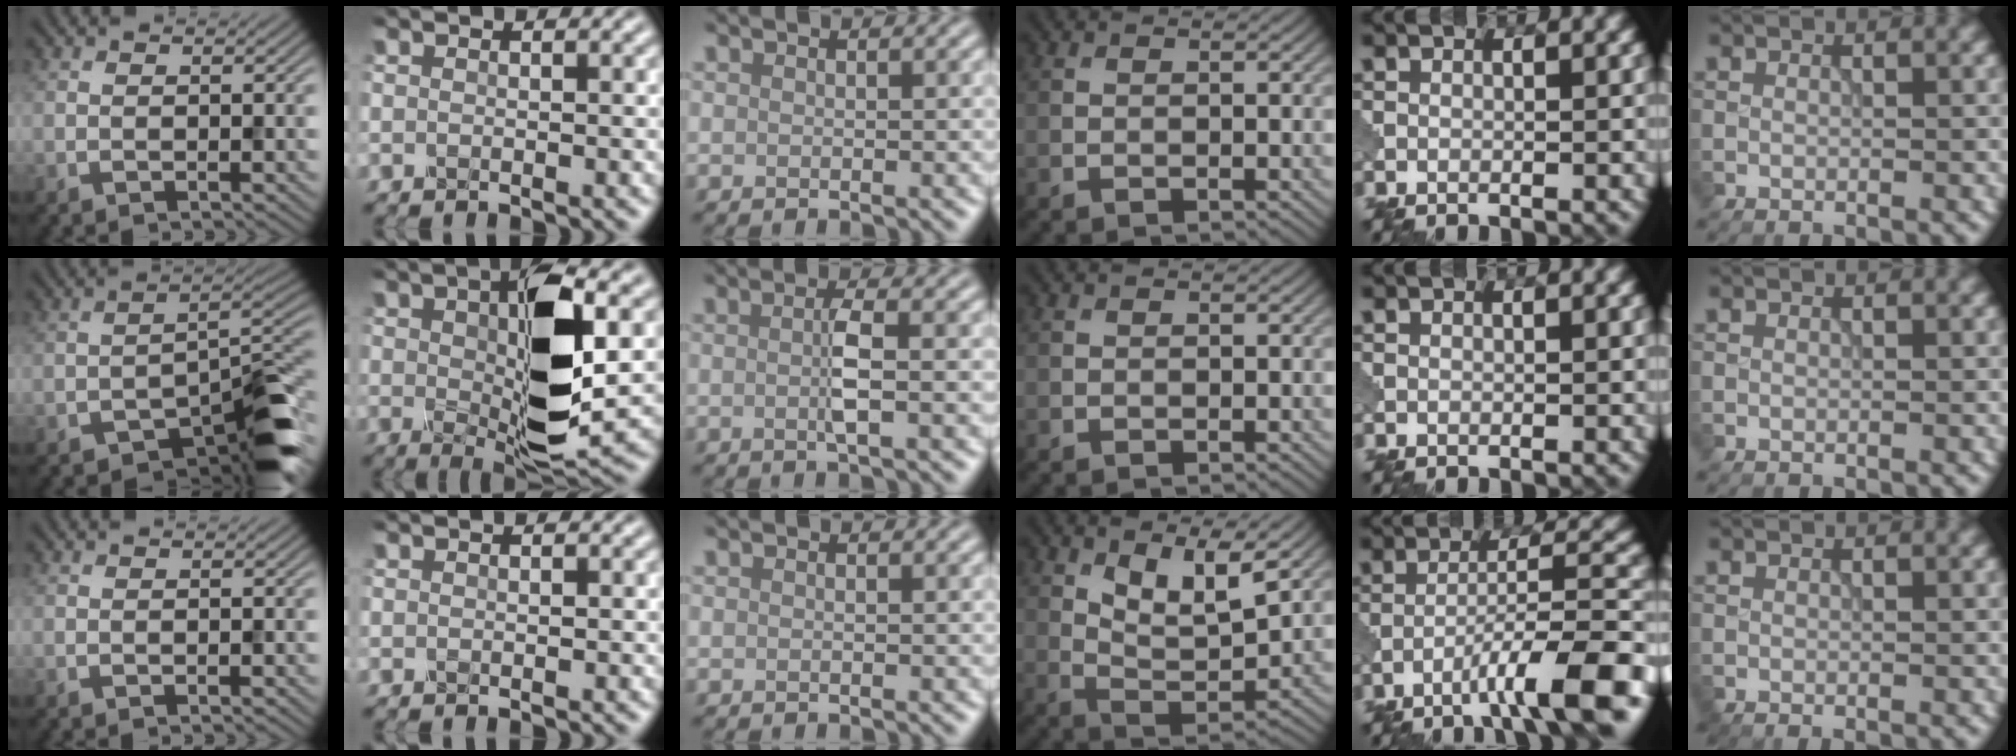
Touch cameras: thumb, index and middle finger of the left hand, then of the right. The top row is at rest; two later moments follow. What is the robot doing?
{"motion": "disassemble", "object": "pitcher"}